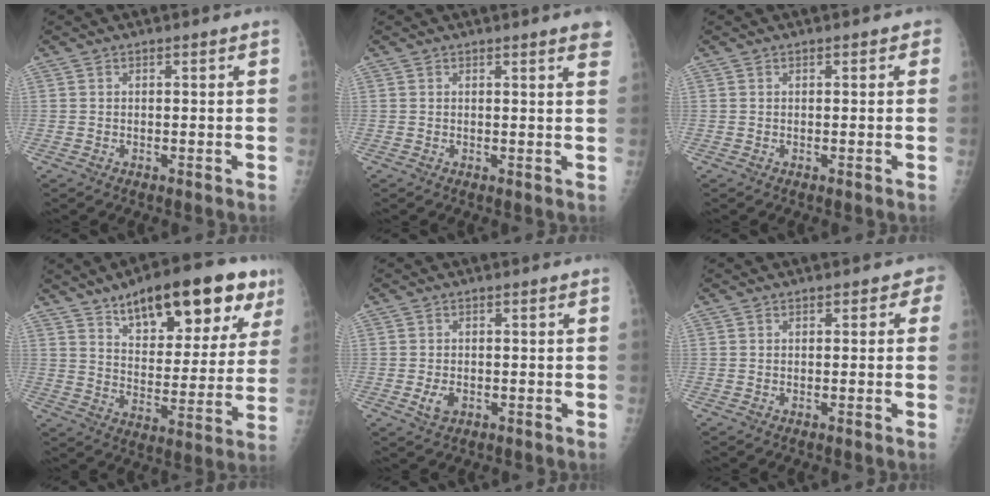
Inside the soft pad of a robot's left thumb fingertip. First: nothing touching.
{"total": 3.4, "force": [2.5, 0.3, 2.4], "torque": [-0.022, -0.005, 0.021]}
{"total": 0.9, "force": [0.4, 0.6, 0.5], "torque": [0.006, 0.002, -0.001]}
{"total": 20.0, "force": [11.2, 8.1, 14.4], "torque": [-0.158, -0.024, 0.159]}
{"total": 2.7, "force": [-0.8, 1.7, 1.9], "torque": [-0.033, -0.001, -0.012]}
{"total": 1.7, "force": [0.6, 1.3, 0.9], "torque": [0.011, 0.005, -0.002]}